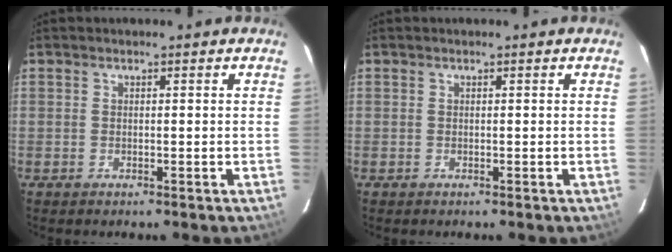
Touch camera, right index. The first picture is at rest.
{"total": 0.0}